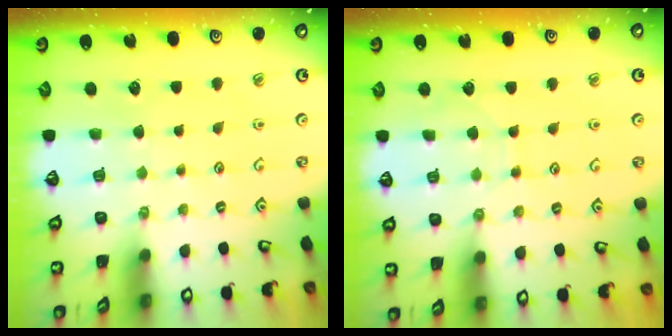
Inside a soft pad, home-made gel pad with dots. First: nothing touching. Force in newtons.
{"total": 2.8, "press": 2.8, "slide": 0.4}